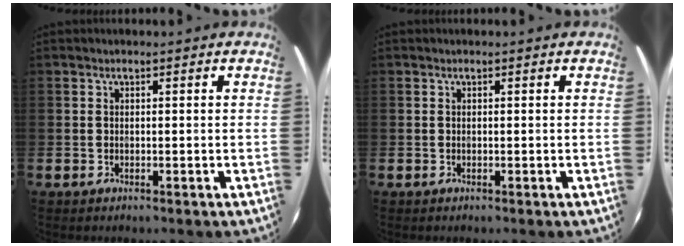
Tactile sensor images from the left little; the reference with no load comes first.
{"total": 0.0}